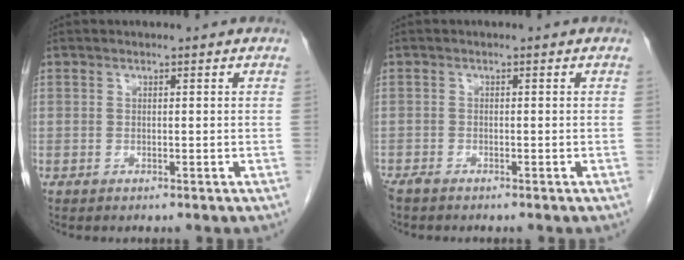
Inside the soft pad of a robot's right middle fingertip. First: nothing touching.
{"total": 1.8, "force": [-1.5, 0.4, 0.8], "torque": [-0.020, -0.005, -0.027]}